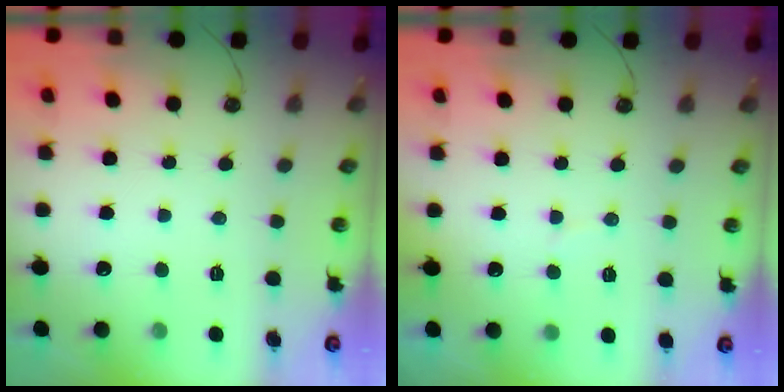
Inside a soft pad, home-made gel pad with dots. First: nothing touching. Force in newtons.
{"total": 2.3, "press": 2.0, "slide": 1.2}